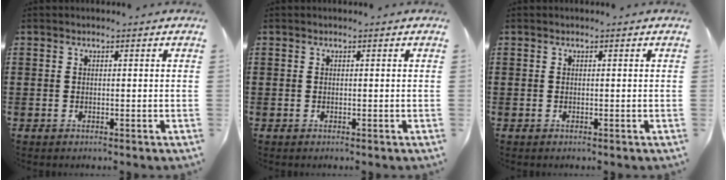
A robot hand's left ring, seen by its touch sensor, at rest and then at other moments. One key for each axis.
{"total": 0.0}
{"total": 0.0}